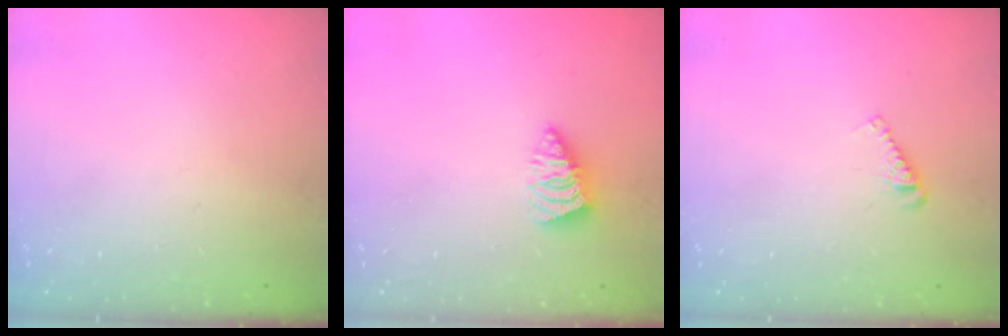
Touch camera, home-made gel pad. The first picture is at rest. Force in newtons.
{"total": 1.4, "press": 1.4, "slide": 0.3}
{"total": 4.3, "press": 4.3, "slide": 0.3}